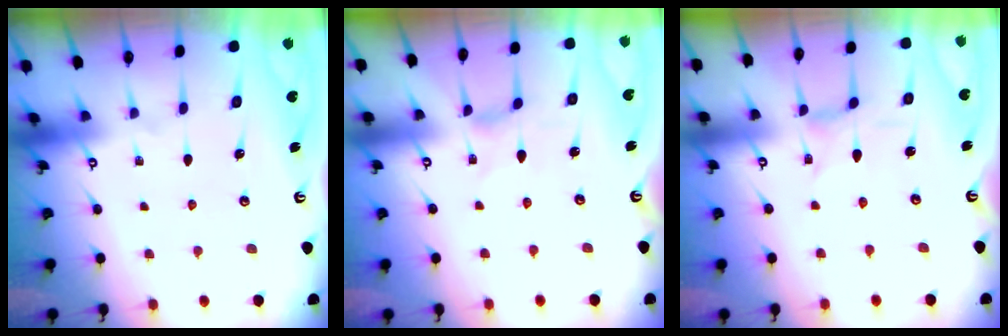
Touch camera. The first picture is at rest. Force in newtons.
{"total": 0.6, "press": 0.6, "slide": 0.2}
{"total": 0.0}